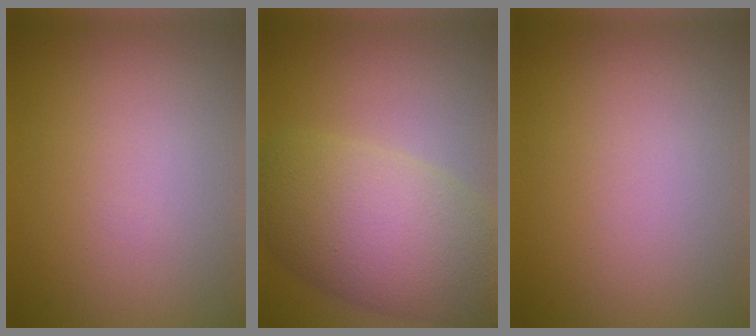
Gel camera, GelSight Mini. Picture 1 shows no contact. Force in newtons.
{"total": 9.0, "press": 9.0, "slide": 0.5}
{"total": 0.0}